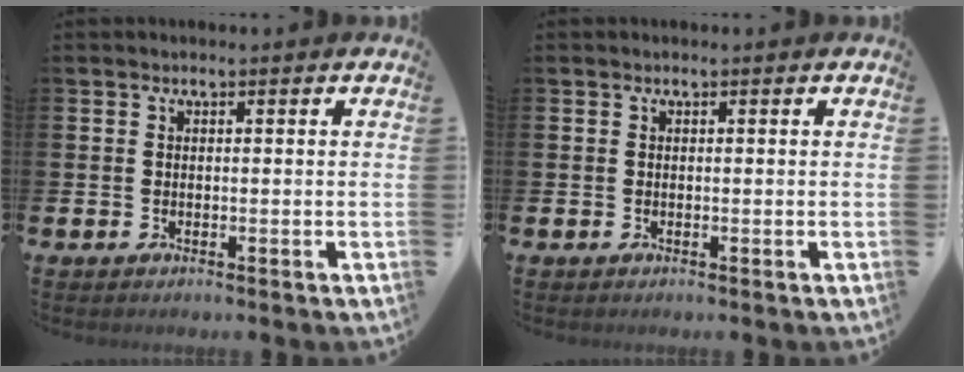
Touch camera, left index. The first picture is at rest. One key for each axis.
{"total": 0.0}